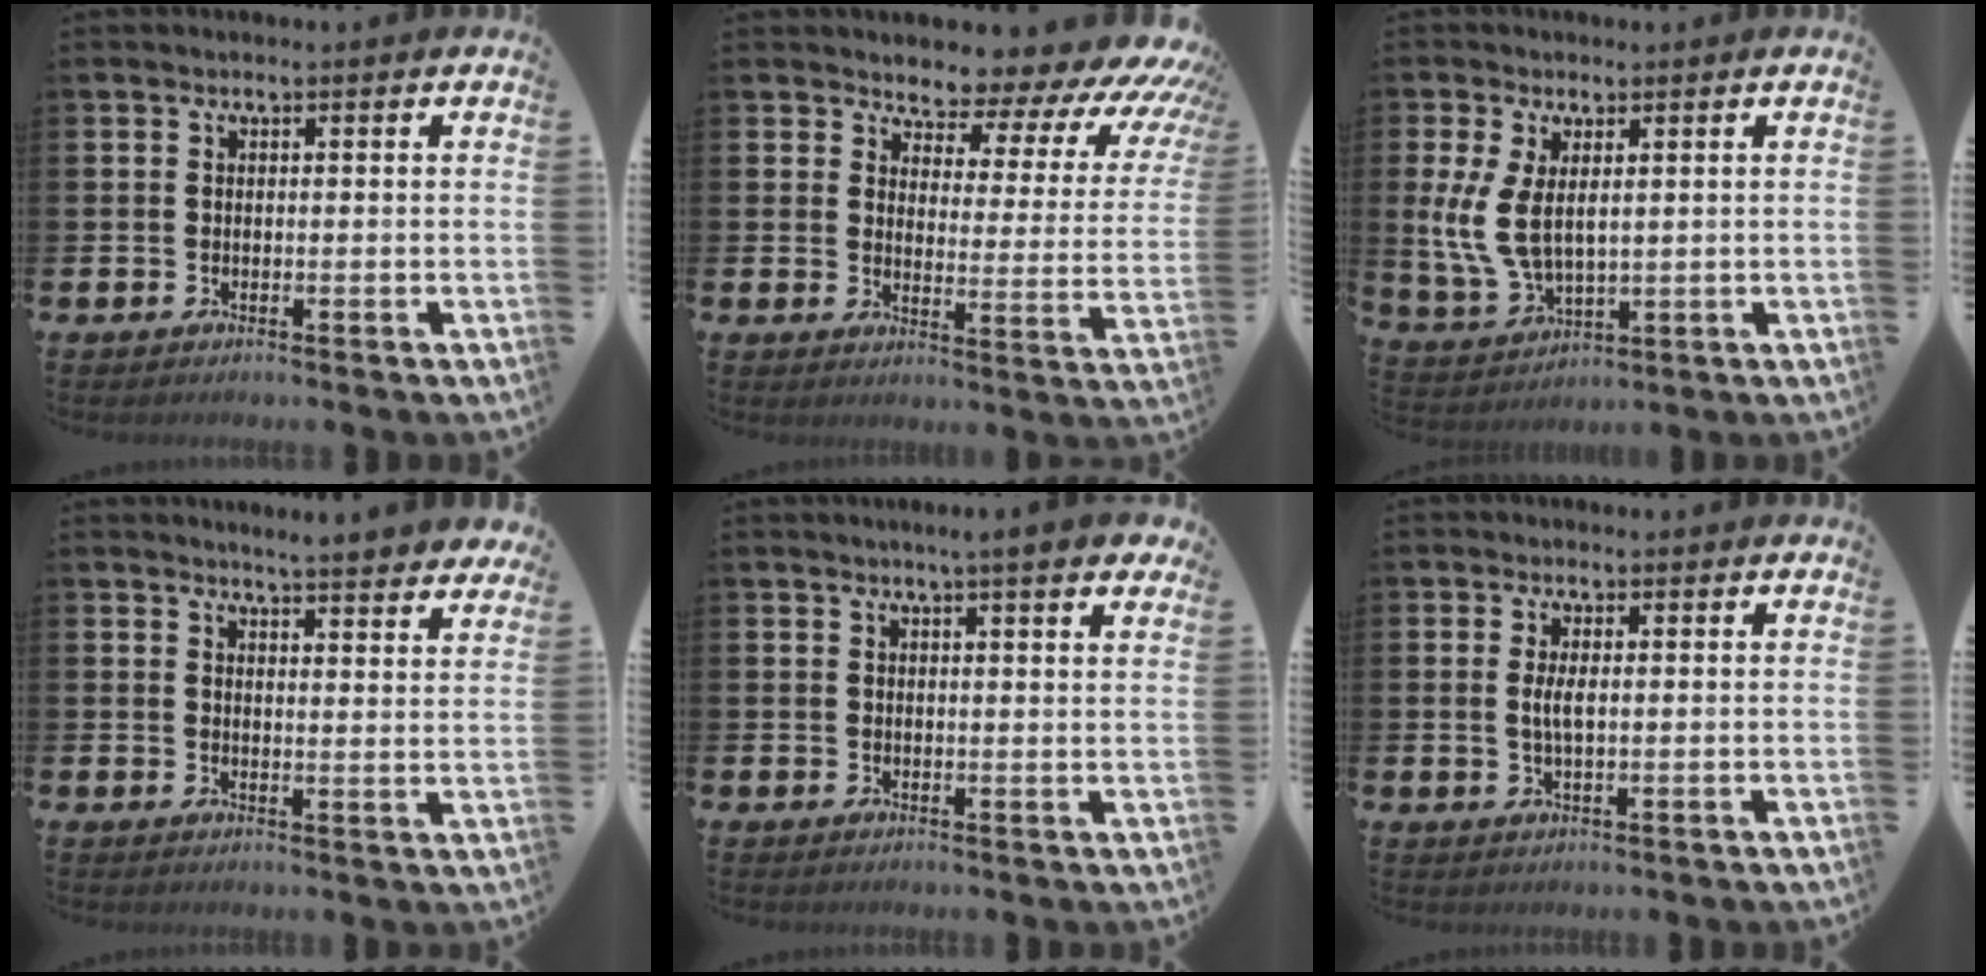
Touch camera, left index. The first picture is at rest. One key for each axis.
{"total": 5.2, "fx": 4.5, "fy": 2.2, "fz": 1.2, "tx": -0.021, "ty": -0.055, "tz": 0.064}
{"total": 6.7, "fx": 1.7, "fy": 3.8, "fz": 5.3, "tx": -0.117, "ty": 0.000, "tz": 0.029}
{"total": 4.8, "fx": 4.7, "fy": -0.3, "fz": 0.6, "tx": -0.012, "ty": -0.031, "tz": 0.082}
{"total": 3.7, "fx": 3.1, "fy": 0.1, "fz": 2.0, "tx": -0.024, "ty": -0.016, "tz": 0.050}
{"total": 2.5, "fx": 0.4, "fy": 0.9, "fz": 2.3, "tx": -0.046, "ty": 0.004, "tz": 0.004}